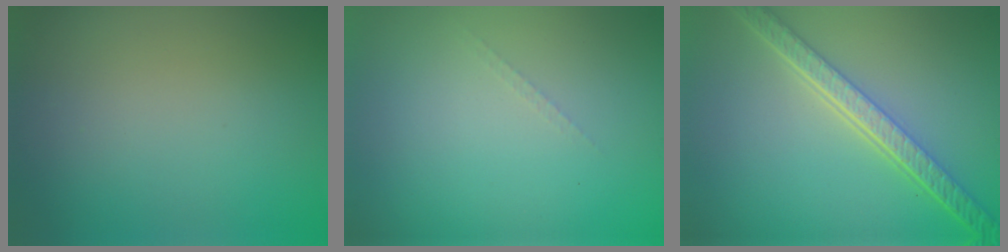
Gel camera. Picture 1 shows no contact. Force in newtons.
{"total": 0.6, "press": 0.6, "slide": 0.1}
{"total": 5.6, "press": 4.2, "slide": 3.7}